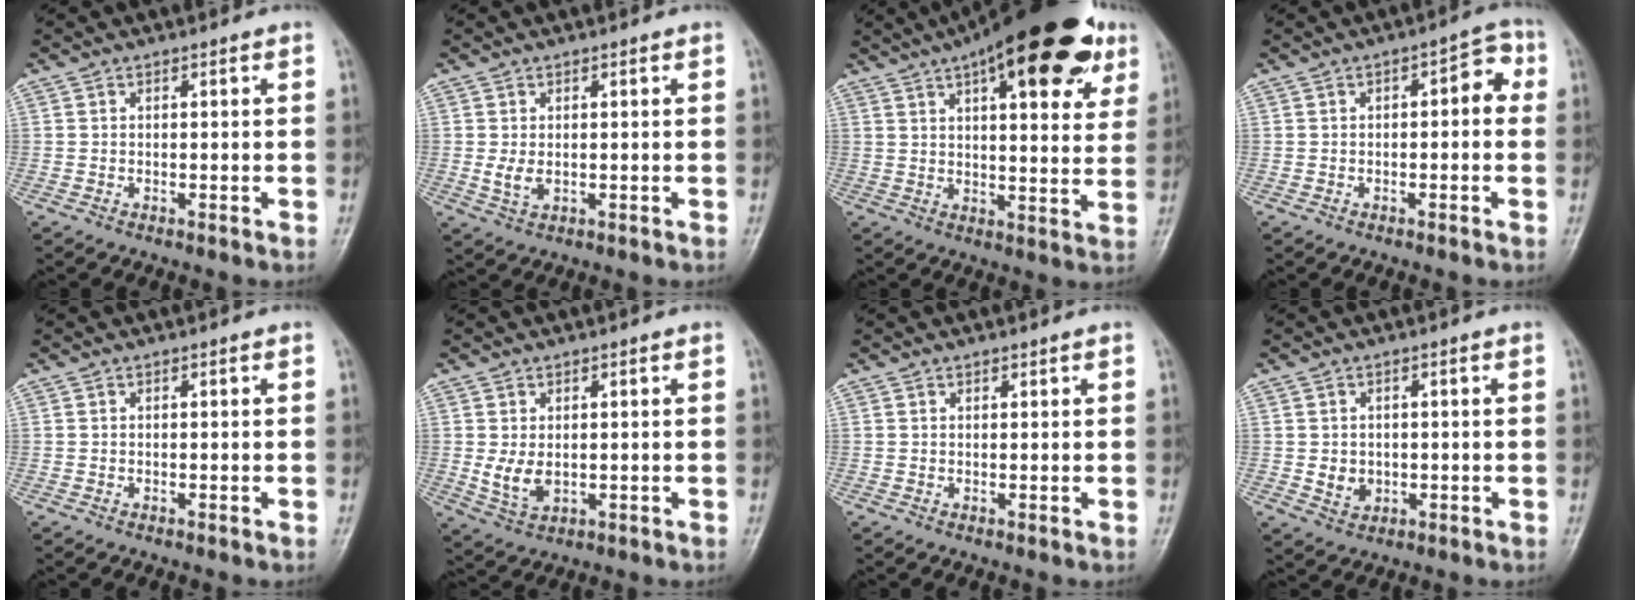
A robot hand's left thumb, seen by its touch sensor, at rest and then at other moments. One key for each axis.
{"total": 2.7, "fx": 0.1, "fy": 1.9, "fz": 1.9, "tx": -0.036, "ty": -0.009, "tz": 0.006}
{"total": 24.4, "fx": 13.3, "fy": 8.8, "fz": 18.5, "tx": -0.242, "ty": -0.006, "tz": 0.186}
{"total": 5.1, "fx": 0.5, "fy": 2.5, "fz": 4.4, "tx": -0.036, "ty": 0.023, "tz": -0.003}
{"total": 0.0}
{"total": 4.5, "fx": 0.3, "fy": 3.2, "fz": 3.2, "tx": -0.053, "ty": -0.014, "tz": 0.014}
{"total": 0.6, "fx": 0.5, "fy": 0.2, "fz": 0.0, "tx": 0.001, "ty": -0.004, "tz": 0.007}
{"total": 3.4, "fx": -0.2, "fy": 3.0, "fz": 1.6, "tx": -0.014, "ty": -0.001, "tz": 0.006}